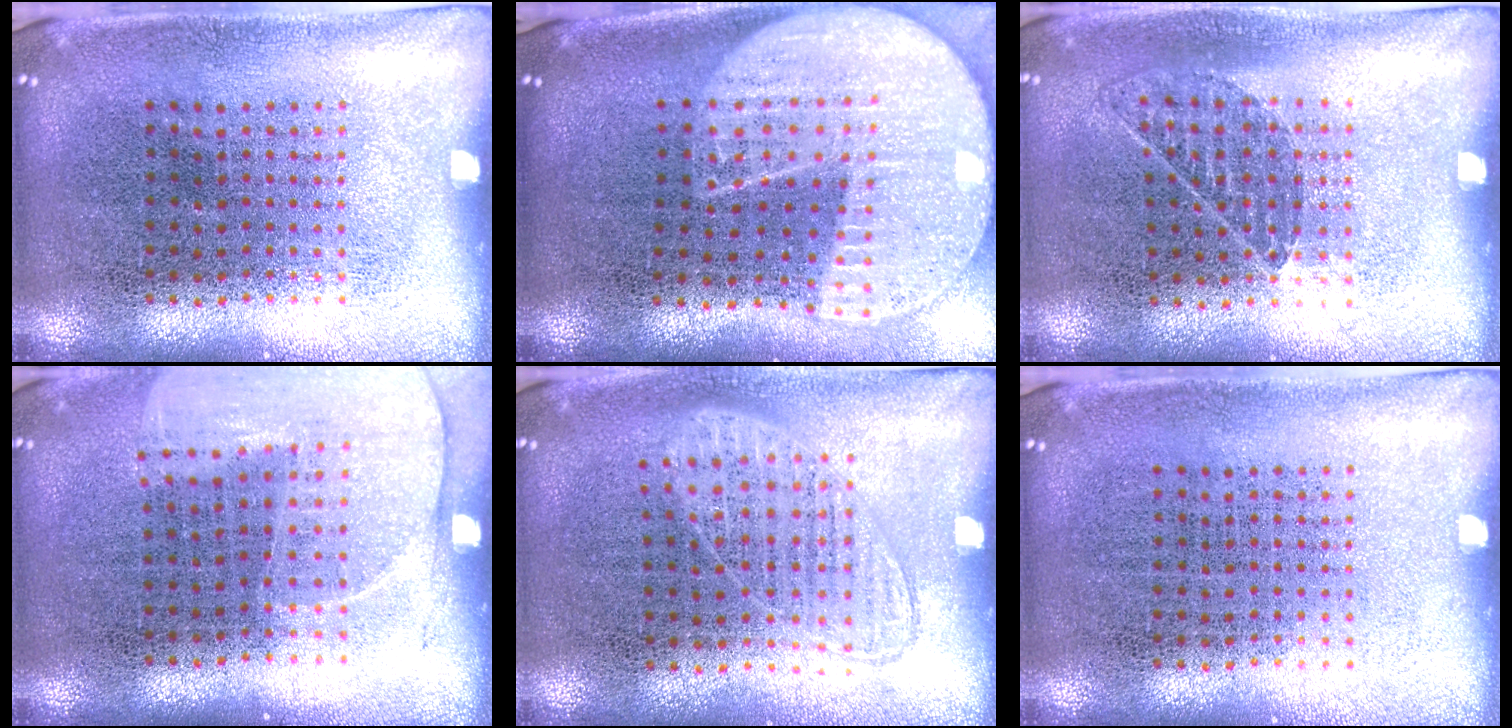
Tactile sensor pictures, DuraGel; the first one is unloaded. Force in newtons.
{"total": 2.3, "press": 2.0, "slide": 1.1}
{"total": 0.9, "press": 0.7, "slide": 0.5}
{"total": 1.3, "press": 1.3, "slide": 0.4}
{"total": 0.8, "press": 0.8, "slide": 0.2}
{"total": 0.0}